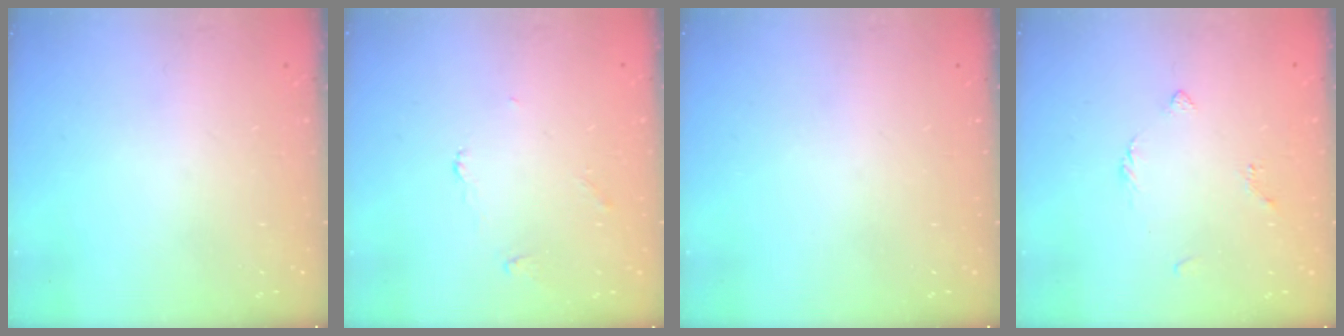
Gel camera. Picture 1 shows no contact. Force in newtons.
{"total": 2.5, "press": 2.5, "slide": 0.3}
{"total": 0.0}
{"total": 2.4, "press": 2.3, "slide": 0.6}